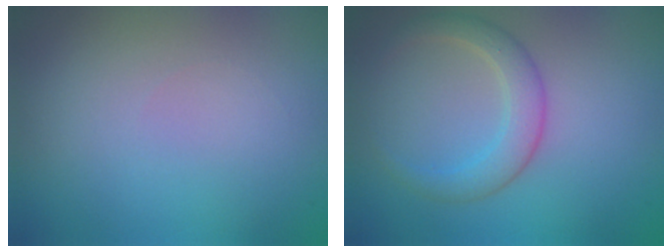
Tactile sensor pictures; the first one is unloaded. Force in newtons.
{"total": 2.9, "press": 2.9, "slide": 0.3}